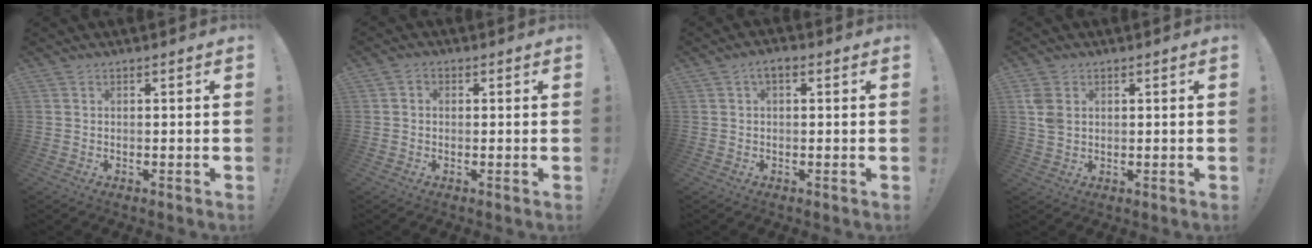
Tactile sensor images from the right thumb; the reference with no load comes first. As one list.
[{"total": 1.8, "force": [-0.2, 1.5, 0.9], "torque": [-0.019, 0.007, -0.004]}, {"total": 2.7, "force": [0.6, 1.5, 2.2], "torque": [-0.035, 0.004, 0.010]}, {"total": 5.2, "force": [1.7, 3.8, 3.1], "torque": [-0.057, 0.002, 0.034]}]